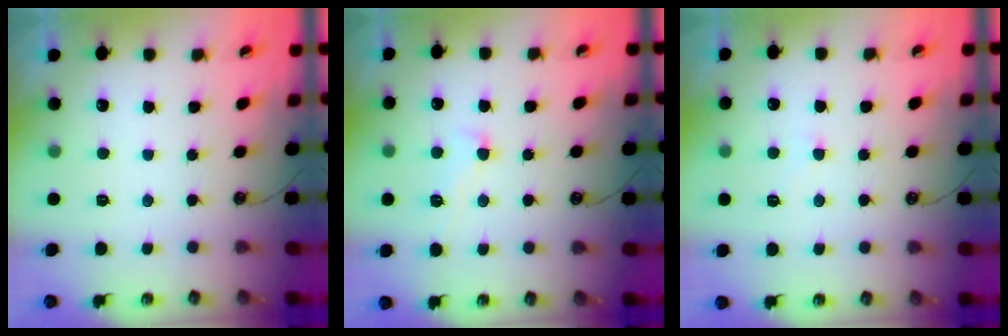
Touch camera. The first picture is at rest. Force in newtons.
{"total": 0.8, "press": 0.2, "slide": 0.8}
{"total": 3.0, "press": 2.8, "slide": 0.8}